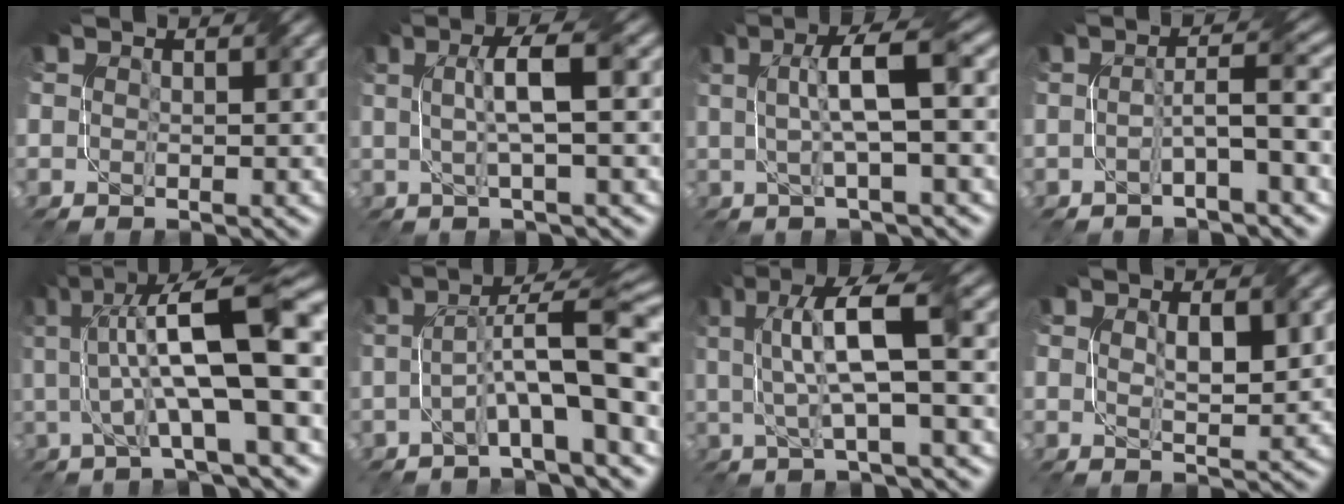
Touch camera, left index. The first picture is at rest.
{"total": 4.4, "force": [0.5, 0.7, 4.3], "torque": [-0.079, 0.010, 0.012]}
{"total": 5.8, "force": [0.8, 1.1, 5.6], "torque": [-0.096, 0.012, 0.013]}
{"total": 3.7, "force": [-0.8, 0.3, 3.6], "torque": [-0.060, 0.016, -0.021]}
{"total": 13.4, "force": [1.4, 3.5, 12.9], "torque": [-0.205, 0.023, 0.023]}
{"total": 8.0, "force": [-0.8, 1.3, 7.9], "torque": [-0.124, 0.029, -0.024]}
{"total": 7.3, "force": [1.4, 1.6, 6.9], "torque": [-0.137, 0.013, 0.025]}
{"total": 2.4, "force": [0.7, 0.7, 2.2], "torque": [-0.043, 0.000, 0.018]}